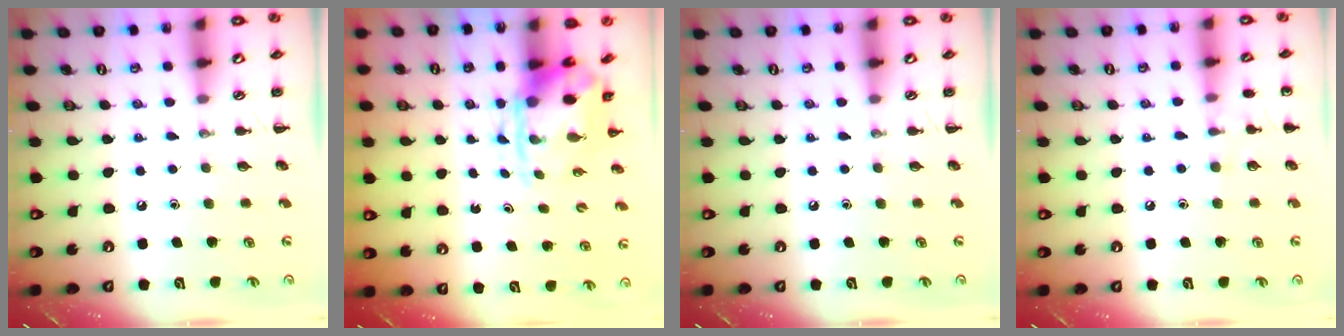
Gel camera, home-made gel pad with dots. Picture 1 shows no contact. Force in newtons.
{"total": 3.5, "press": 3.4, "slide": 0.9}
{"total": 0.0}
{"total": 6.0, "press": 5.7, "slide": 1.9}